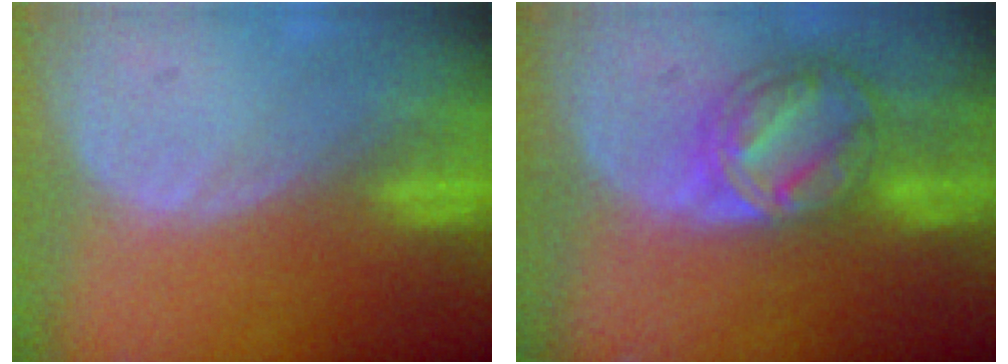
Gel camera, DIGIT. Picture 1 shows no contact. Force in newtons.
{"total": 8.7, "press": 7.4, "slide": 4.6}